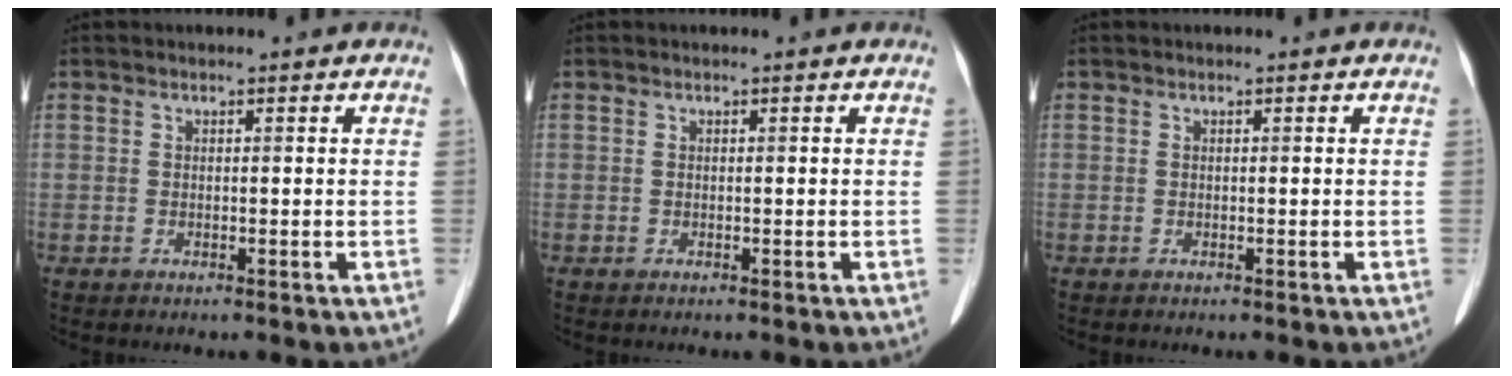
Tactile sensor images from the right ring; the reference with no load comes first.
{"total": 0.0}
{"total": 0.0}